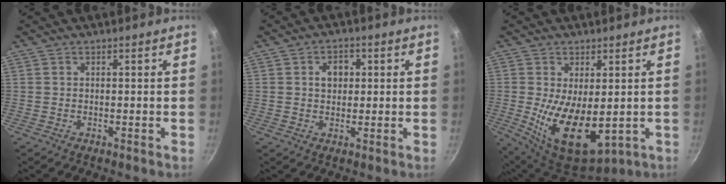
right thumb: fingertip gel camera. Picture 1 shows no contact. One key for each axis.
{"total": 4.0, "fx": 0.8, "fy": 3.1, "fz": 2.3, "tx": -0.012, "ty": 0.006, "tz": 0.009}
{"total": 13.6, "fx": -0.9, "fy": 7.0, "fz": 11.7, "tx": -0.186, "ty": -0.025, "tz": 0.005}